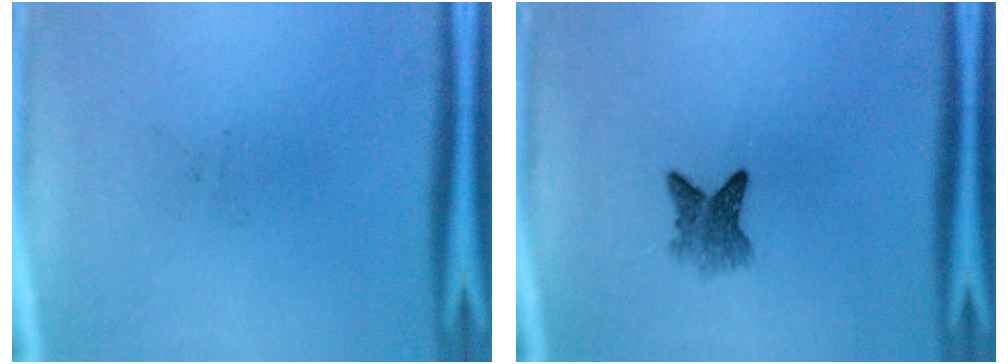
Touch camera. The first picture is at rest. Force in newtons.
{"total": 3.4}